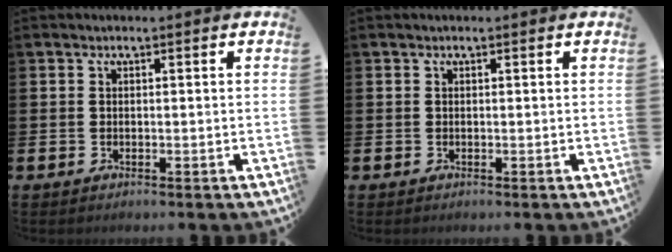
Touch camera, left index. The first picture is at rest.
{"total": 0.0}